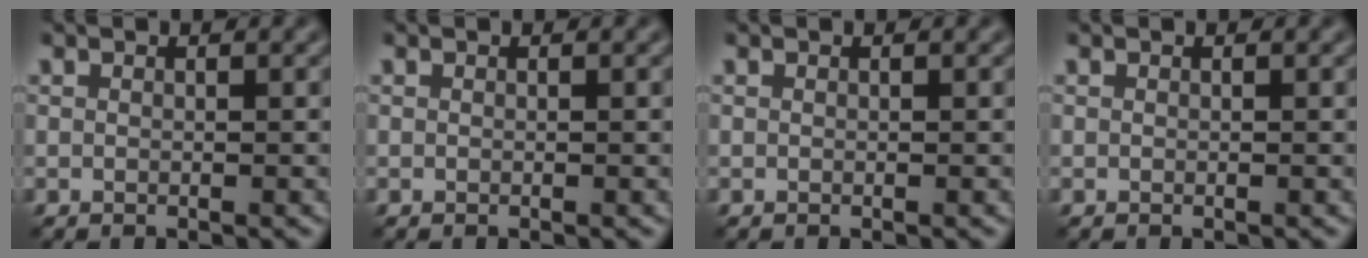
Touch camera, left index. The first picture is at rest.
{"total": 0.0}
{"total": 0.0}
{"total": 0.0}